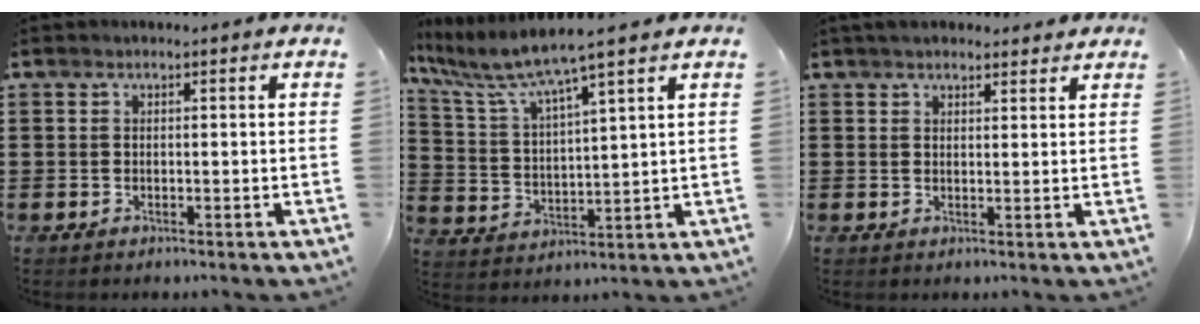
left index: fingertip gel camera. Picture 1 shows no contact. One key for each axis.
{"total": 7.0, "fx": 5.8, "fy": -0.5, "fz": 3.9, "tx": -0.101, "ty": -0.037, "tz": 0.092}
{"total": 3.1, "fx": 2.7, "fy": 1.3, "fz": 0.7, "tx": -0.021, "ty": 0.002, "tz": 0.051}